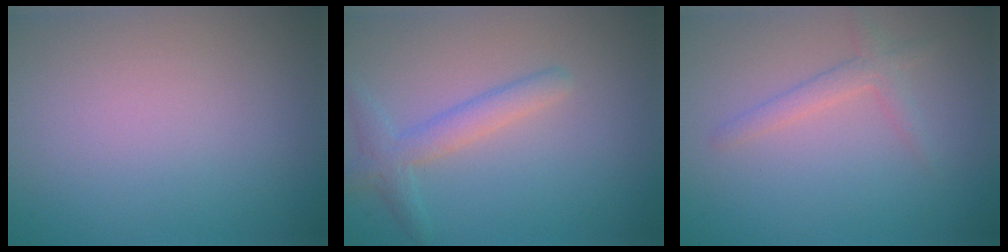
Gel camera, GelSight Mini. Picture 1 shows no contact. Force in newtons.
{"total": 2.5, "press": 2.5, "slide": 0.1}
{"total": 1.9, "press": 1.9, "slide": 0.1}